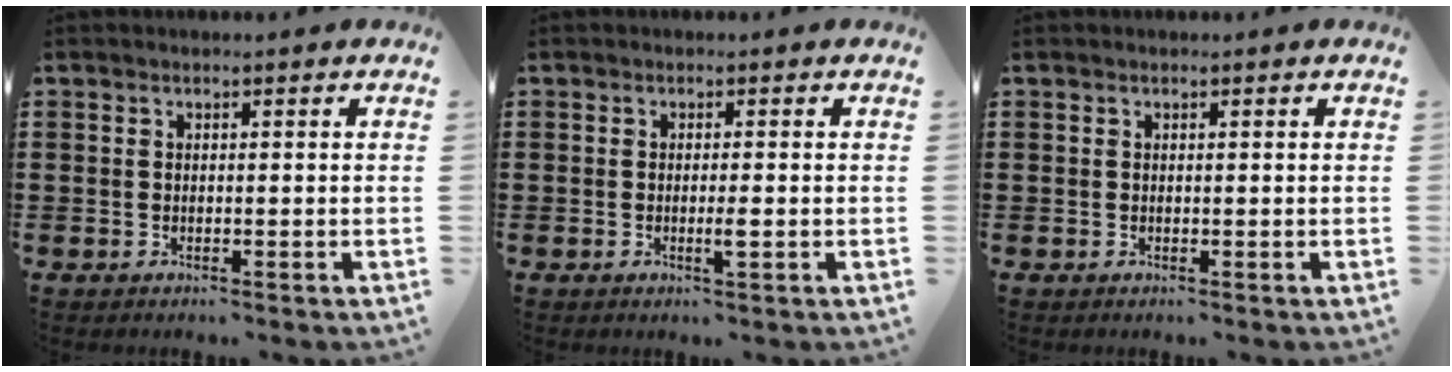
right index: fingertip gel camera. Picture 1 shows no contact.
{"total": 2.0, "force": [-0.5, 0.0, 1.9], "torque": [-0.033, -0.003, -0.010]}
{"total": 0.0}